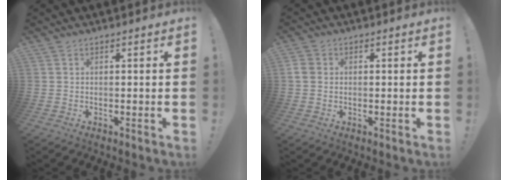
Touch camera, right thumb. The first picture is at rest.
{"total": 3.3, "force": [0.1, 3.0, 1.5], "torque": [-0.032, 0.007, 0.002]}